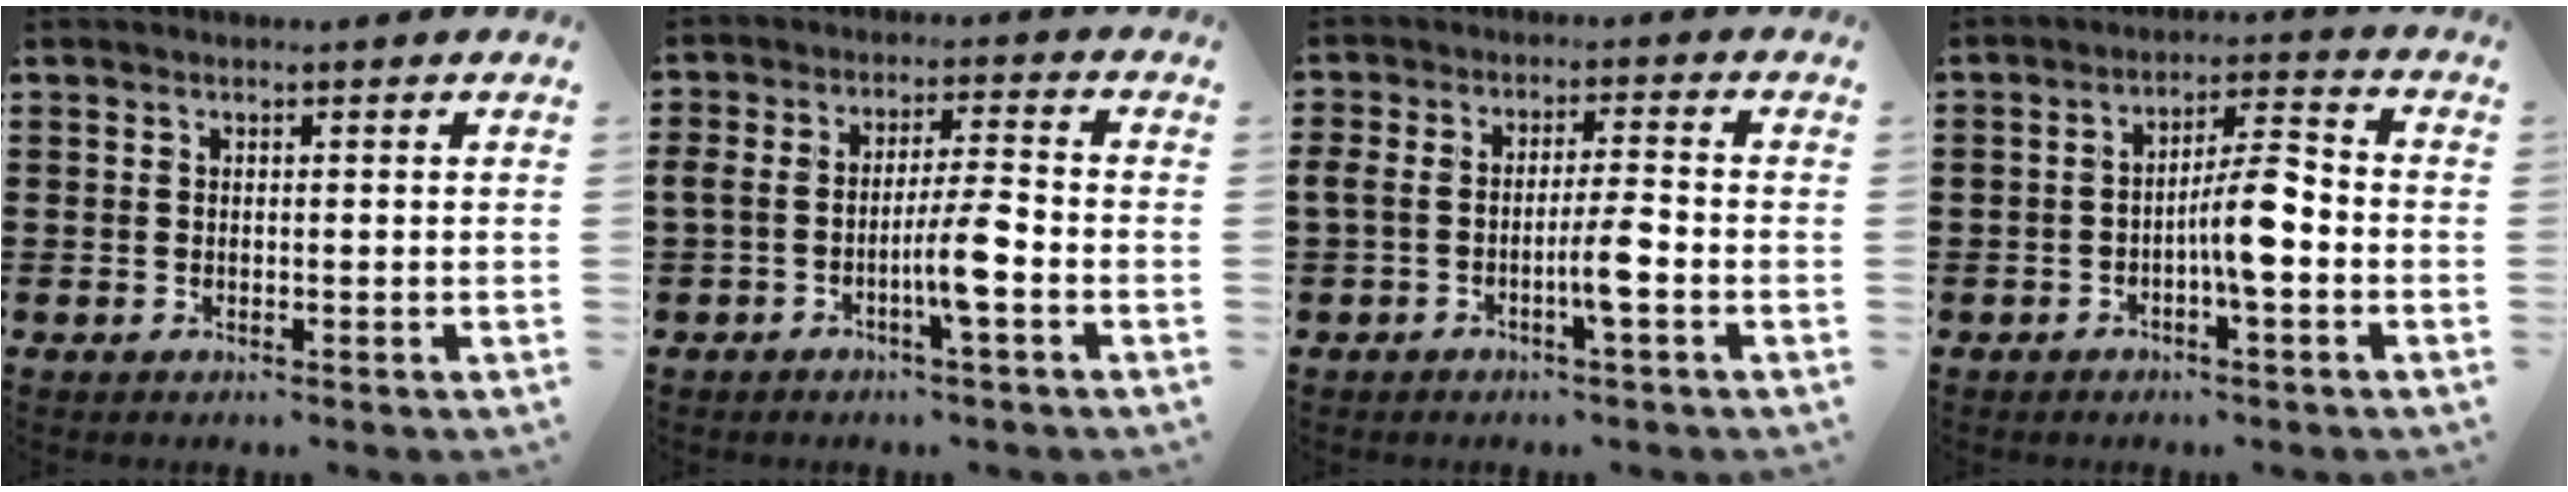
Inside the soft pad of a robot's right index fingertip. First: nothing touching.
{"total": 6.6, "force": [-2.5, 0.9, 6.0], "torque": [-0.116, -0.002, -0.051]}
{"total": 5.5, "force": [-2.0, 1.0, 5.1], "torque": [-0.094, 0.002, -0.039]}
{"total": 7.2, "force": [-2.0, 1.5, 6.7], "torque": [-0.115, 0.009, -0.037]}